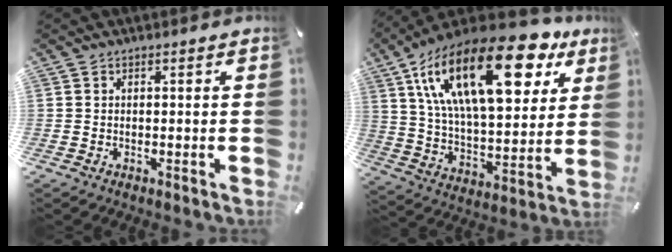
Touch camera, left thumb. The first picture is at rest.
{"total": 29.5, "force": [13.9, 12.6, 22.8], "torque": [-0.428, -0.073, 0.231]}